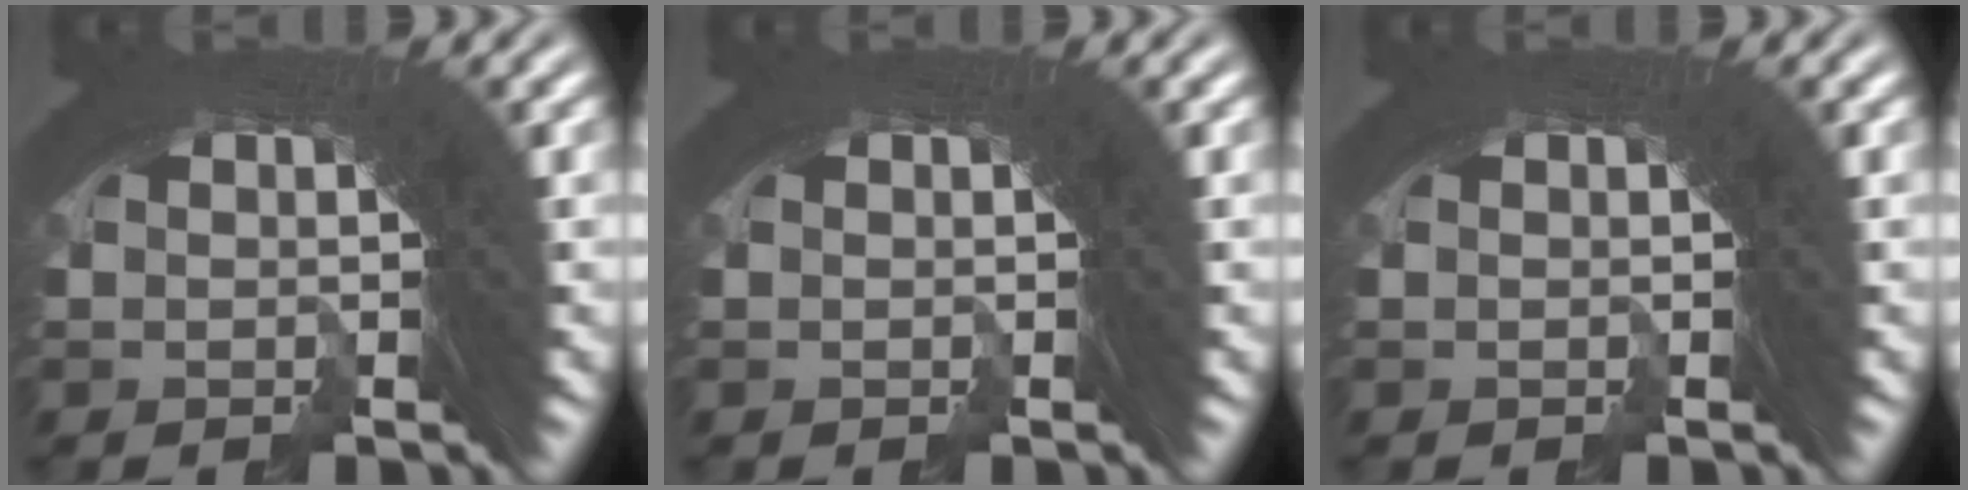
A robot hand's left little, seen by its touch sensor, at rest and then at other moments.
{"total": 0.0}
{"total": 0.0}